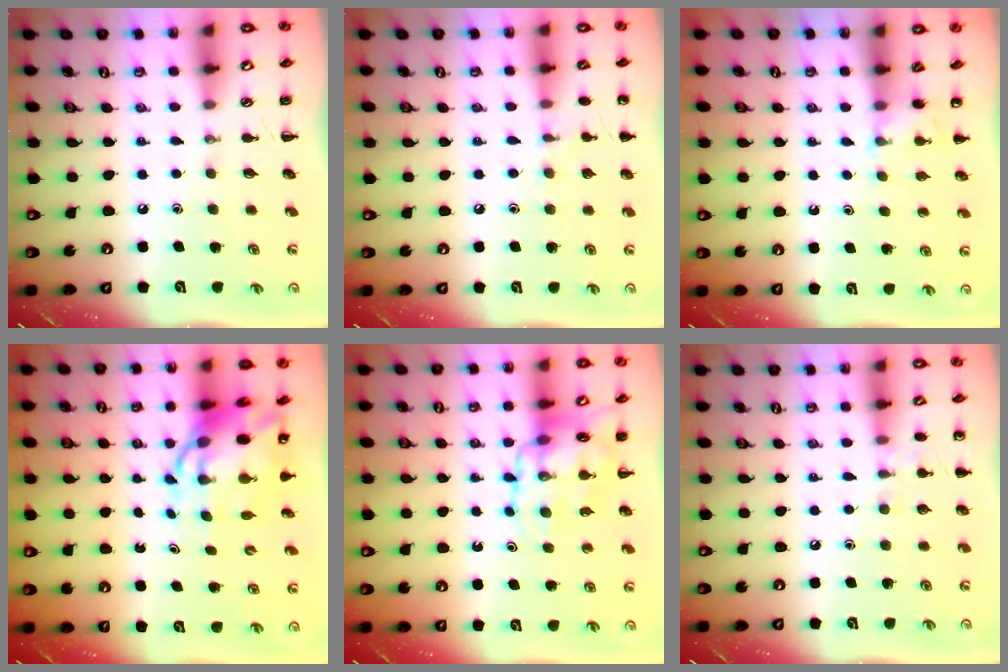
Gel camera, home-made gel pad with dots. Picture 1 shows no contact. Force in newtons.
{"total": 7.0, "press": 6.7, "slide": 2.1}
{"total": 4.8, "press": 4.6, "slide": 1.3}
{"total": 10.0, "press": 9.7, "slide": 2.5}
{"total": 12.7, "press": 12.5, "slide": 2.4}
{"total": 6.0, "press": 5.7, "slide": 1.7}